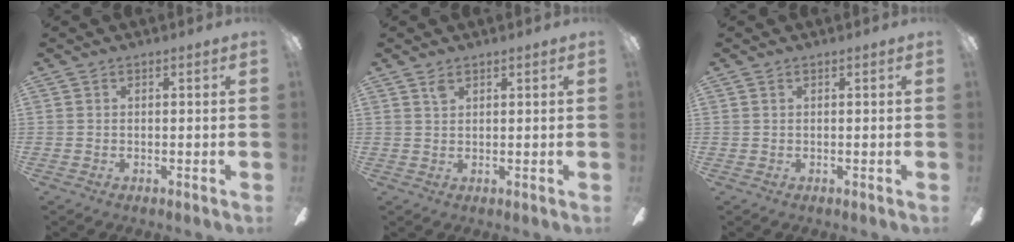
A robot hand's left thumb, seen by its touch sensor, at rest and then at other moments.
{"total": 1.9, "force": [1.4, 0.9, 0.9], "torque": [-0.021, -0.001, 0.027]}
{"total": 0.0}